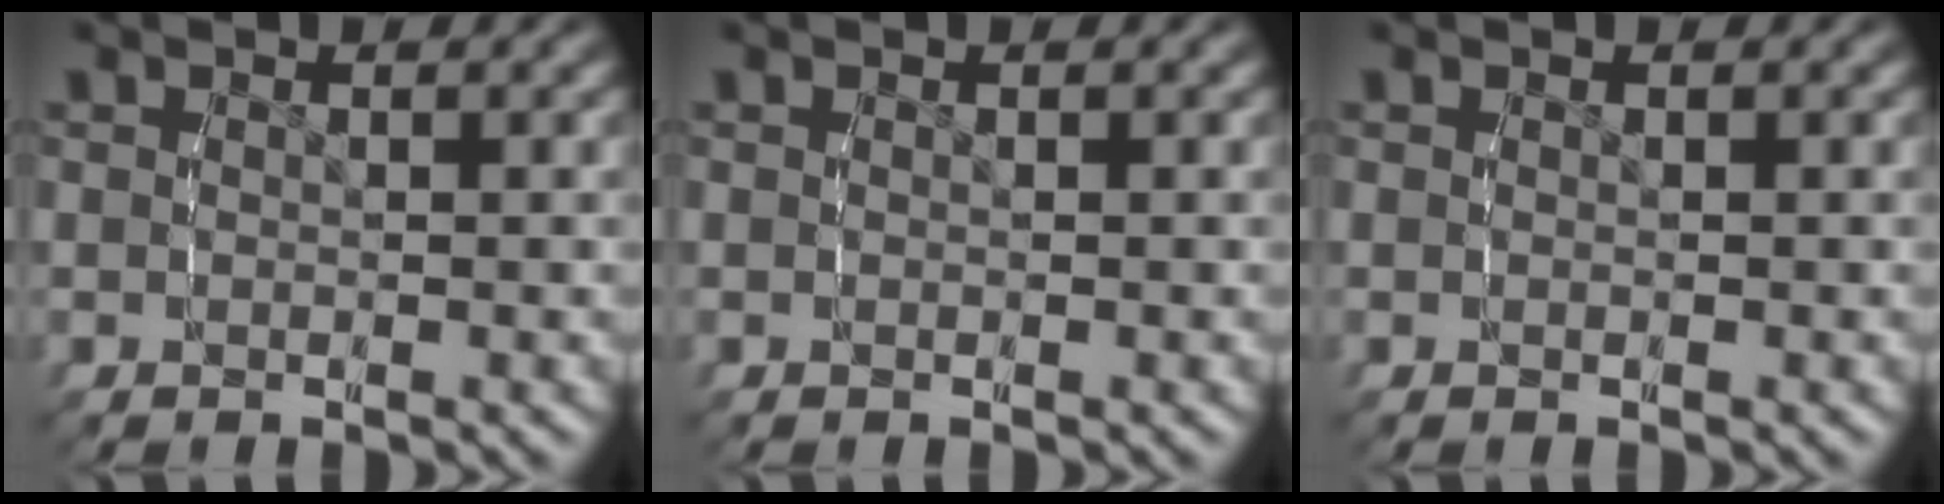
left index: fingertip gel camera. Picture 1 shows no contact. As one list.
[{"total": 0.0}, {"total": 0.0}]